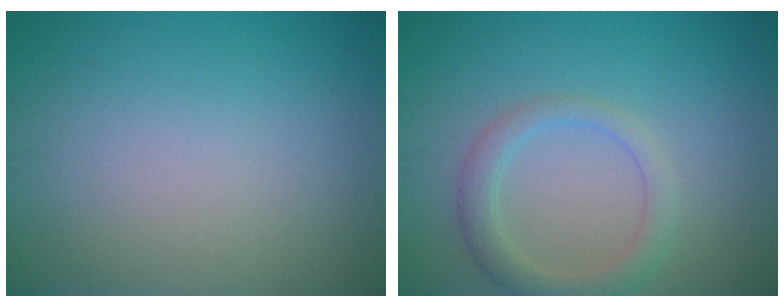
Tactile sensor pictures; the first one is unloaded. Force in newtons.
{"total": 2.9, "press": 2.9, "slide": 0.1}